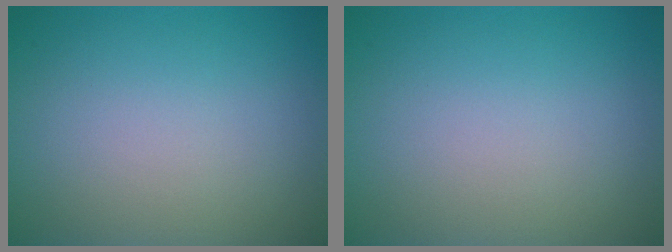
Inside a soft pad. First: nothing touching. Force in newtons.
{"total": 0.0}